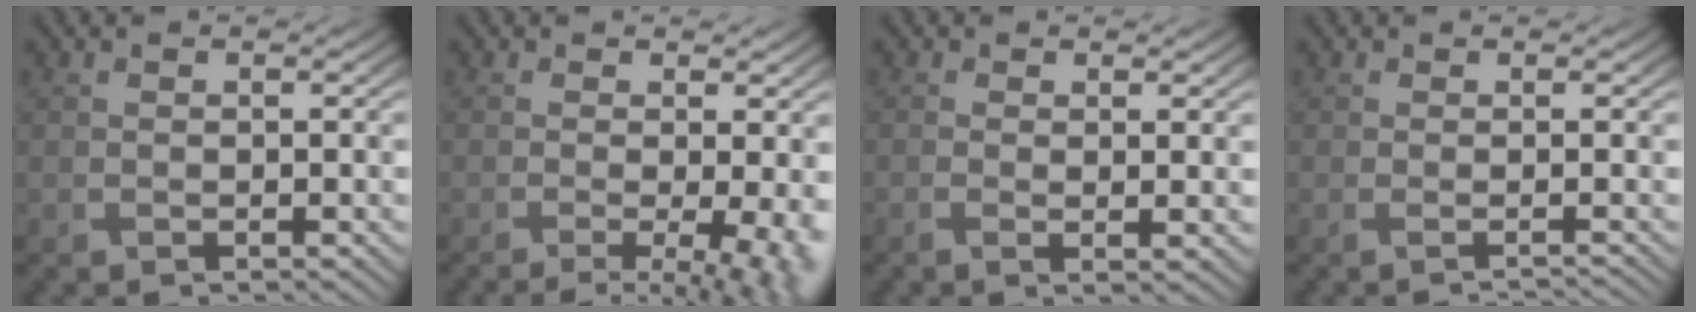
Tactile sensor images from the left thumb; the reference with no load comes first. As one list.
[{"total": 7.0, "force": [-2.6, 2.1, 6.1], "torque": [-0.076, -0.011, -0.022]}, {"total": 1.3, "force": [0.5, 0.1, 1.2], "torque": [-0.020, 0.005, -0.001]}, {"total": 1.3, "force": [-0.7, 0.1, 1.1], "torque": [-0.010, 0.003, -0.018]}]